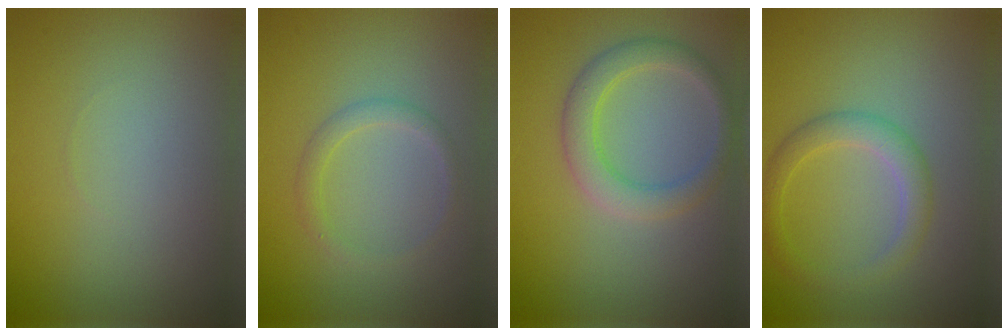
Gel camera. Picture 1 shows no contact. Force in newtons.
{"total": 1.5, "press": 1.5, "slide": 0.1}
{"total": 3.4, "press": 3.4, "slide": 0.1}
{"total": 2.7, "press": 2.7, "slide": 0.1}